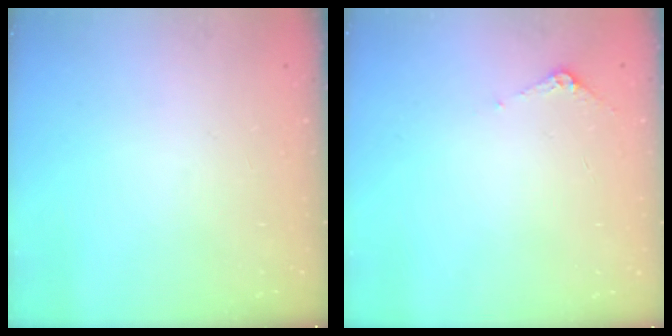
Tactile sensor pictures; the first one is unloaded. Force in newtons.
{"total": 4.2, "press": 4.2, "slide": 0.4}